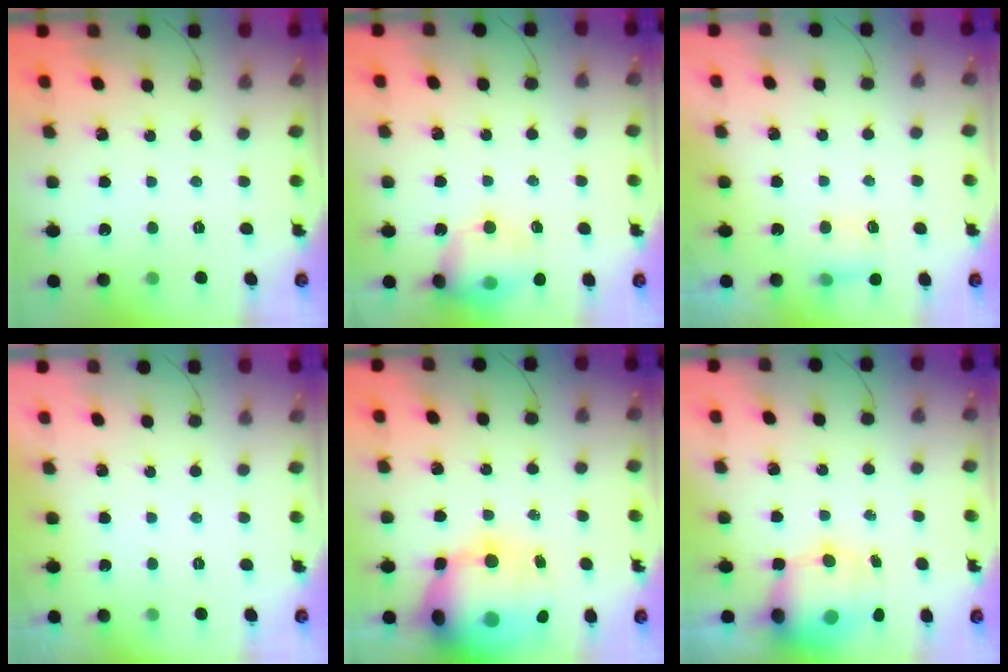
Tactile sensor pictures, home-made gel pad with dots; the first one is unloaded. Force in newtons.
{"total": 13.3, "press": 13.1, "slide": 2.2}
{"total": 5.0, "press": 4.8, "slide": 1.0}
{"total": 0.0}
{"total": 24.2, "press": 23.6, "slide": 5.5}
{"total": 13.1, "press": 12.7, "slide": 3.4}